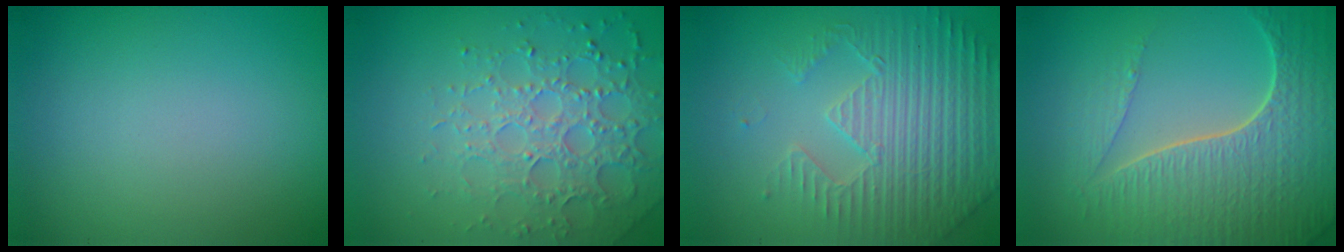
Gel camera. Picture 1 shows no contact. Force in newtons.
{"total": 3.9, "press": 3.9, "slide": 0.6}
{"total": 4.9, "press": 4.5, "slide": 1.9}
{"total": 7.6, "press": 5.5, "slide": 5.2}